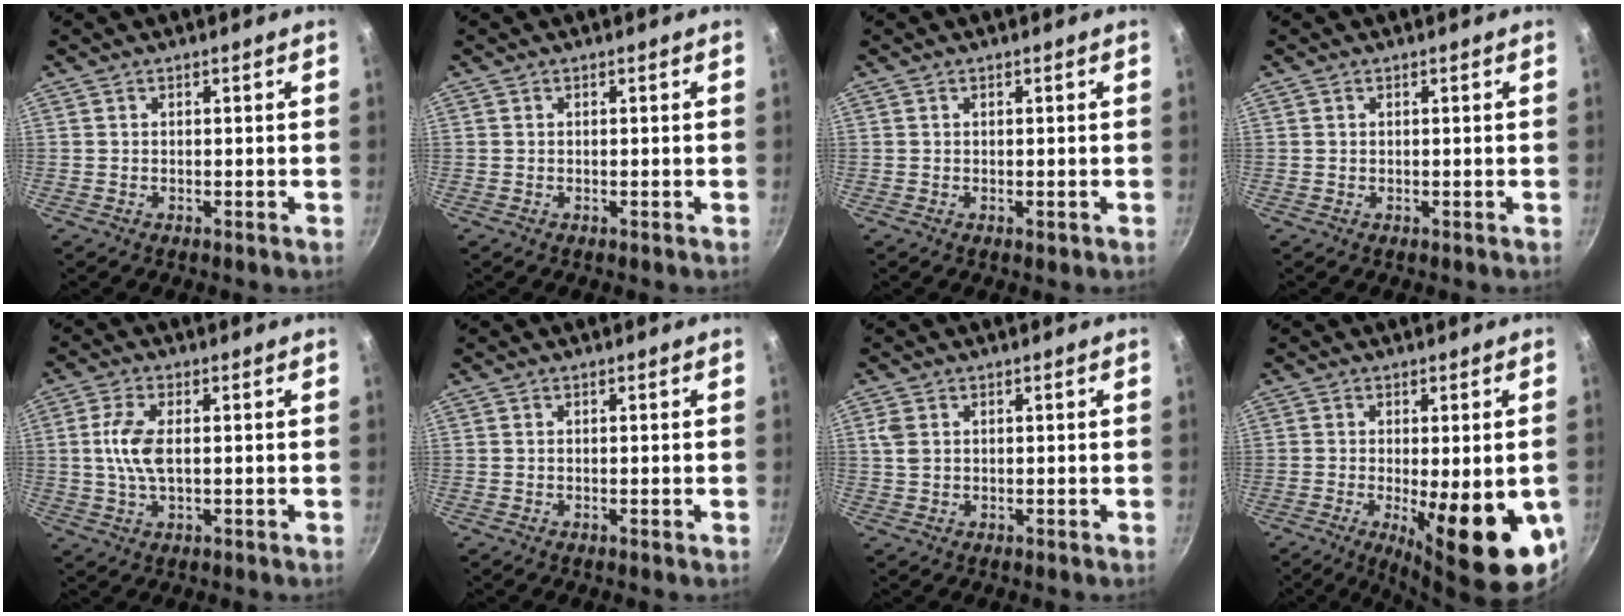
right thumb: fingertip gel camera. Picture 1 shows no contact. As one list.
[{"total": 0.0}, {"total": 0.7, "force": [0.0, 0.4, 0.6], "torque": [-0.006, 0.000, 0.001]}, {"total": 0.0}, {"total": 6.8, "force": [0.5, 3.1, 6.0], "torque": [-0.130, 0.004, 0.007]}, {"total": 0.0}, {"total": 2.7, "force": [0.8, 1.9, 1.7], "torque": [-0.034, 0.003, 0.016]}, {"total": 17.5, "force": [-4.4, 5.3, 16.1], "torque": [-0.196, -0.014, -0.046]}]